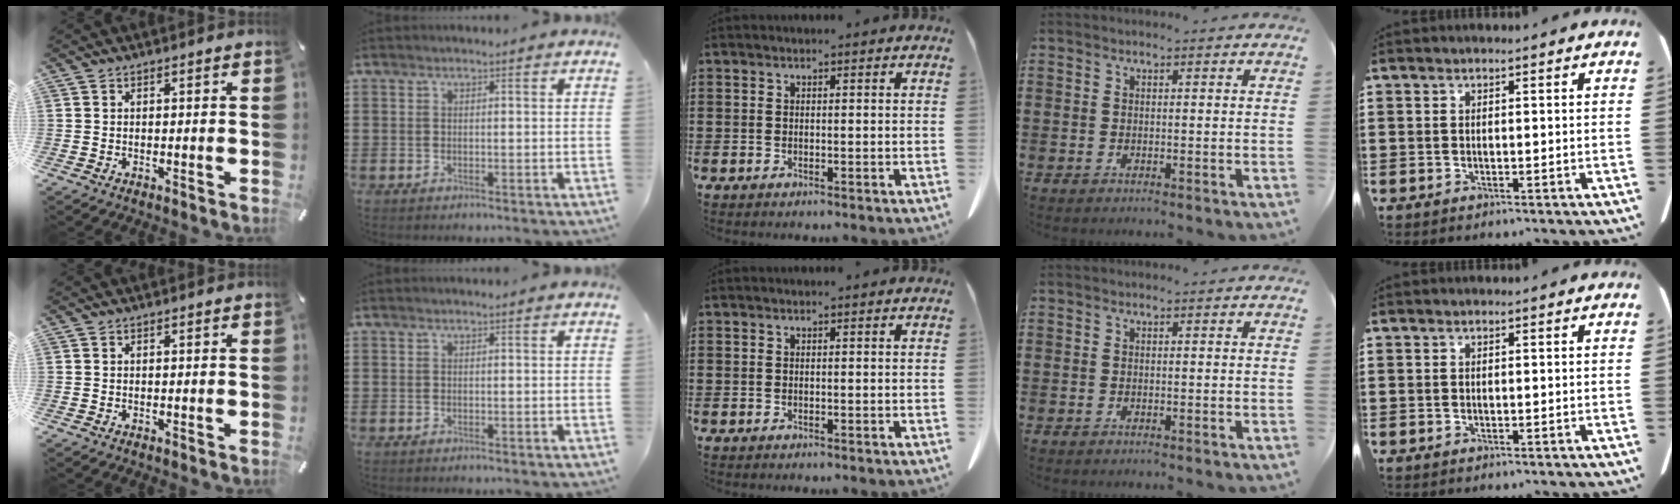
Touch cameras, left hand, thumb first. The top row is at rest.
{}